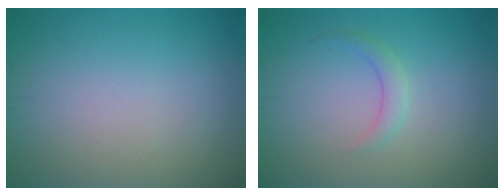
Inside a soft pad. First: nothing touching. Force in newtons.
{"total": 1.4, "press": 1.4, "slide": 0.1}